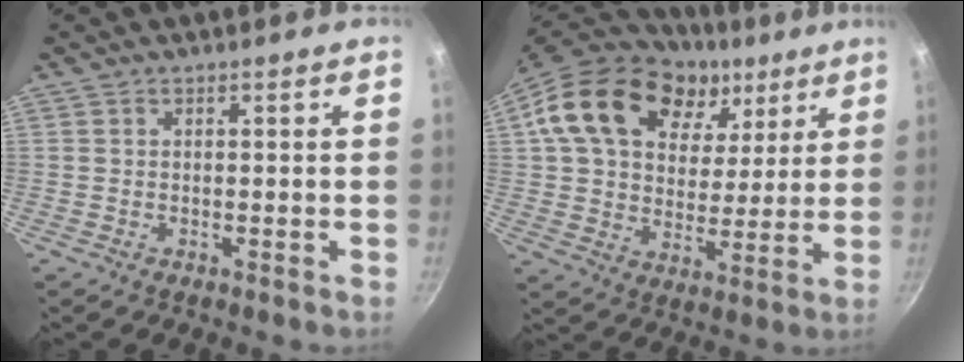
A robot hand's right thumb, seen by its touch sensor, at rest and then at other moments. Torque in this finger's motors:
{"motor_torque": [0.02, 1.47, 0.56, -0.27, 0.26]}